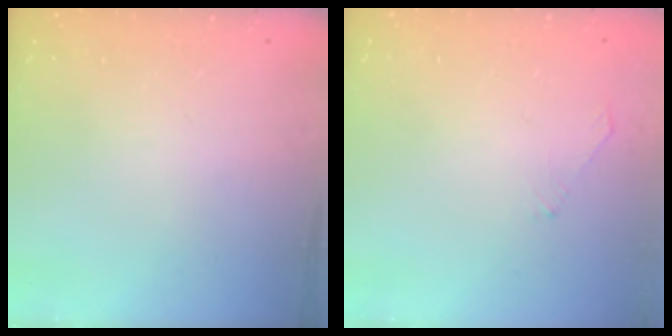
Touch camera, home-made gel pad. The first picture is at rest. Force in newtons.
{"total": 1.8, "press": 1.8, "slide": 0.4}